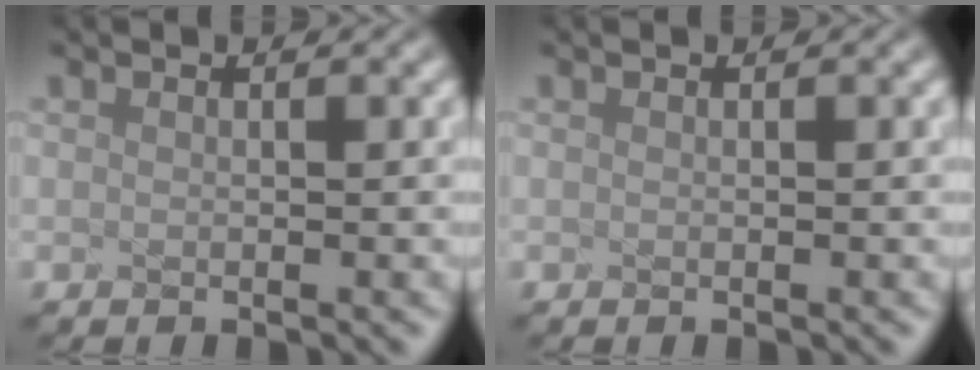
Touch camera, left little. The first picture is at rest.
{"total": 0.0}